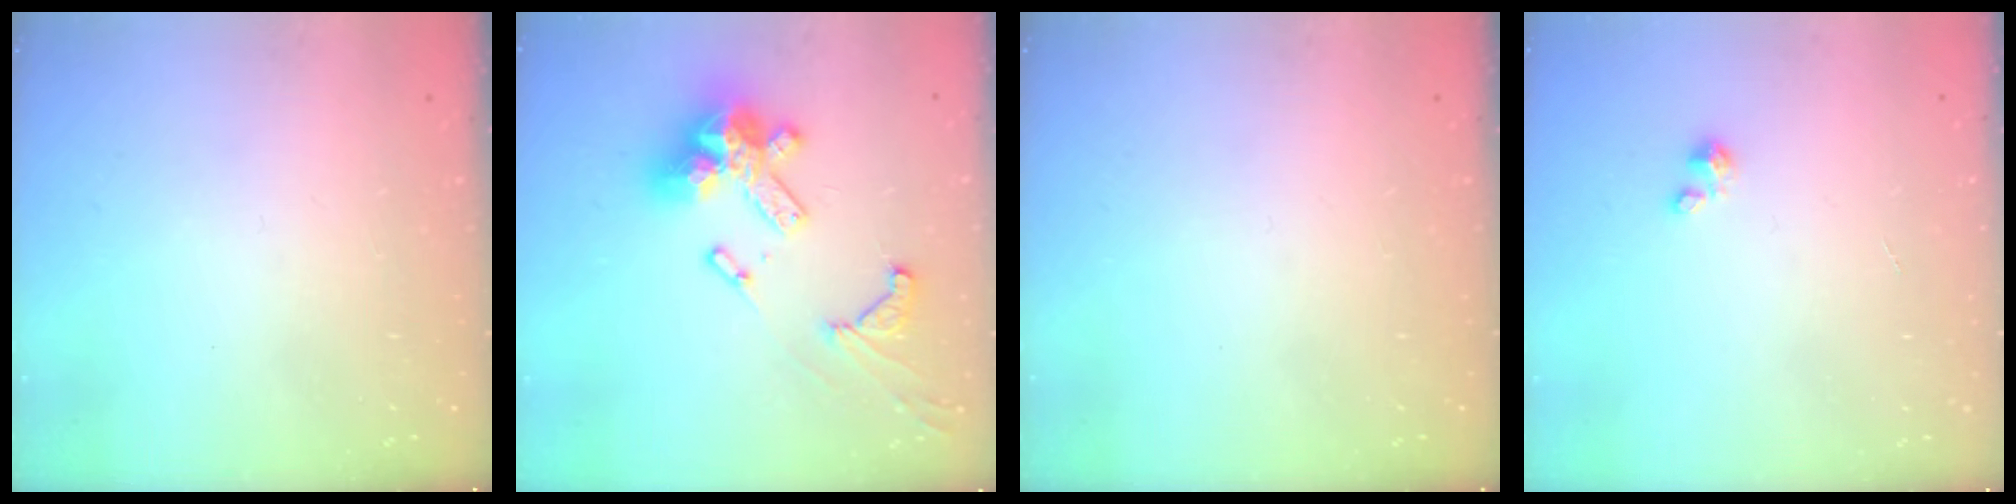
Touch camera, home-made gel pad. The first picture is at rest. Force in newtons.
{"total": 18.7, "press": 18.6, "slide": 1.9}
{"total": 0.0}
{"total": 1.2, "press": 1.1, "slide": 0.1}